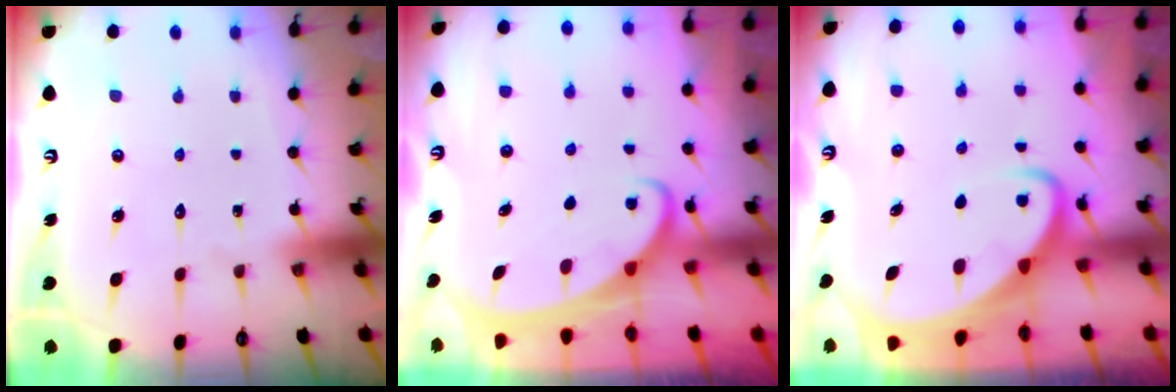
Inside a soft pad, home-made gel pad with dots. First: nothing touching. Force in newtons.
{"total": 2.1, "press": 2.1, "slide": 0.3}
{"total": 4.2, "press": 4.1, "slide": 0.5}